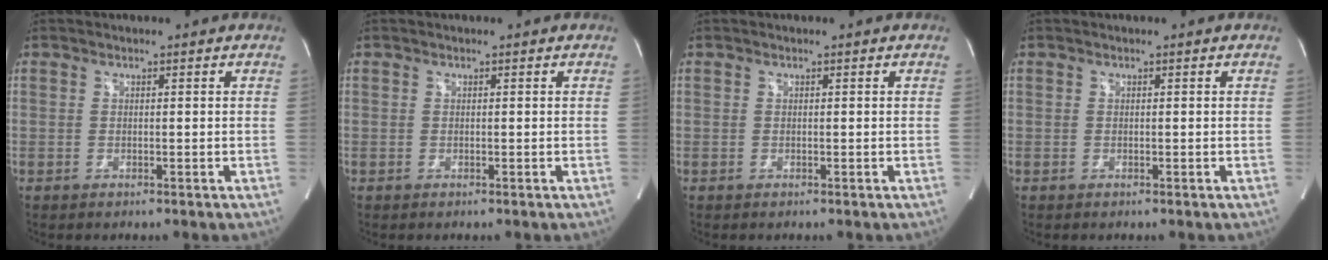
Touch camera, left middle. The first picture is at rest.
{"total": 0.0}
{"total": 0.0}
{"total": 0.0}